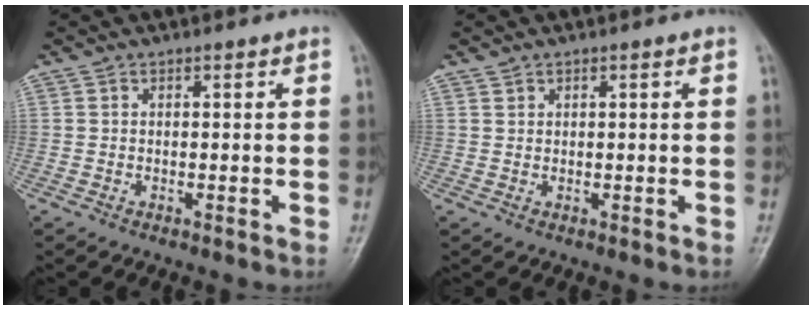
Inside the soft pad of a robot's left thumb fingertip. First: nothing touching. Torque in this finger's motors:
{"motor_torque": [-0.55, -0.39, -0.22, -0.10, -0.03]}